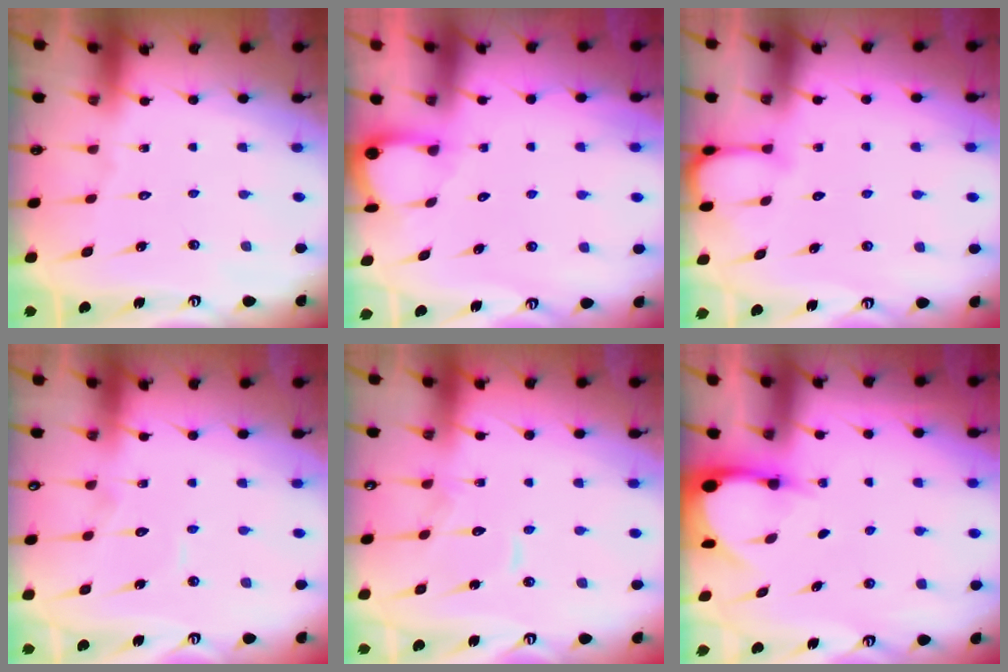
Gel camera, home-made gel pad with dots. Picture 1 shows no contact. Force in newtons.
{"total": 2.8, "press": 2.8, "slide": 0.3}
{"total": 2.8, "press": 2.8, "slide": 0.1}
{"total": 5.4, "press": 5.4, "slide": 0.5}
{"total": 10.7, "press": 10.7, "slide": 0.6}
{"total": 3.6, "press": 3.6, "slide": 0.3}